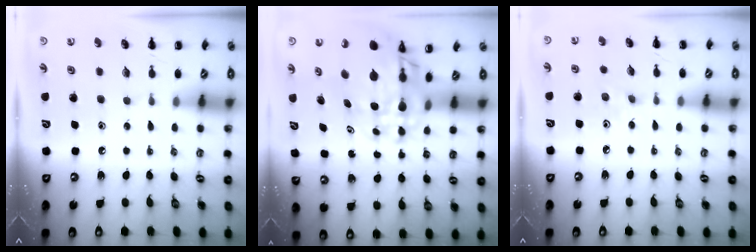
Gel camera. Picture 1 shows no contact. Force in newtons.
{"total": 10.8, "press": 10.2, "slide": 3.7}
{"total": 2.7, "press": 2.5, "slide": 0.9}